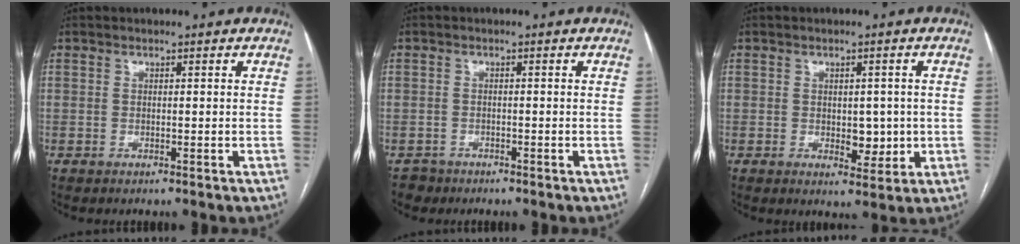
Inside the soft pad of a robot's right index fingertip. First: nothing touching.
{"total": 2.0, "force": [-1.4, 1.3, -0.5], "torque": [0.002, 0.006, -0.024]}
{"total": 4.6, "force": [-0.3, 2.7, 3.7], "torque": [-0.044, 0.000, 0.005]}